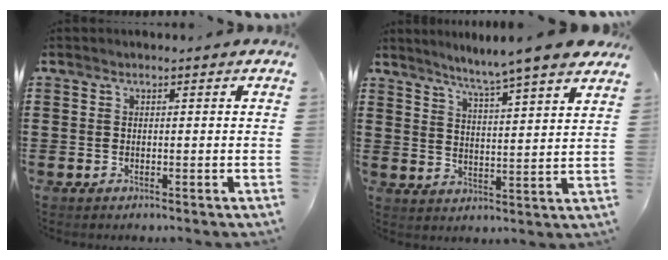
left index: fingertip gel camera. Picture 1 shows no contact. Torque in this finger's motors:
{"motor_torque": [1.11, -1.02, 0.67, 0.13]}